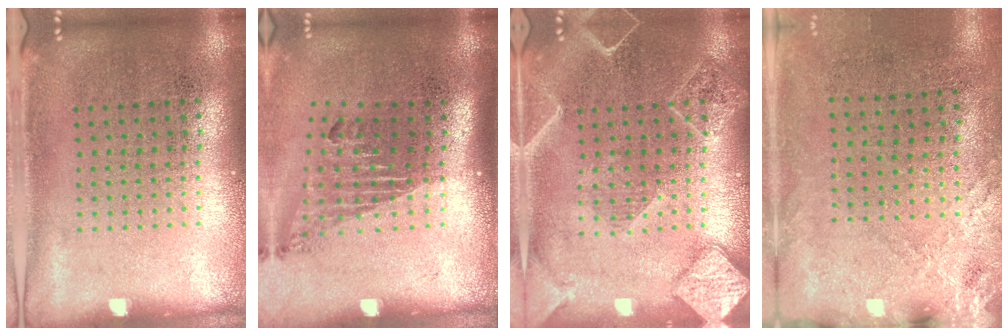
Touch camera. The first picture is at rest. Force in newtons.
{"total": 1.7, "press": 1.1, "slide": 1.3}
{"total": 2.1, "press": 2.1, "slide": 0.2}
{"total": 2.5, "press": 2.1, "slide": 1.4}